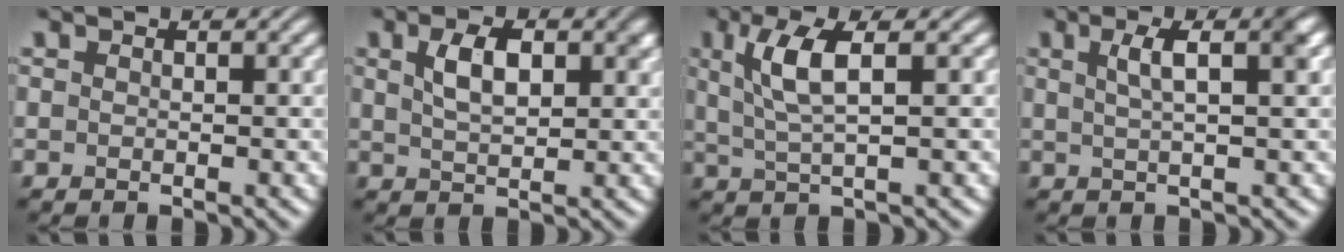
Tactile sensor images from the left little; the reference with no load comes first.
{"total": 4.6, "force": [1.5, 2.3, 3.6], "torque": [-0.069, 0.006, 0.028]}
{"total": 4.5, "force": [1.3, 1.1, 4.1], "torque": [-0.089, 0.001, 0.028]}
{"total": 3.9, "force": [1.3, 1.1, 3.5], "torque": [-0.047, 0.011, 0.018]}